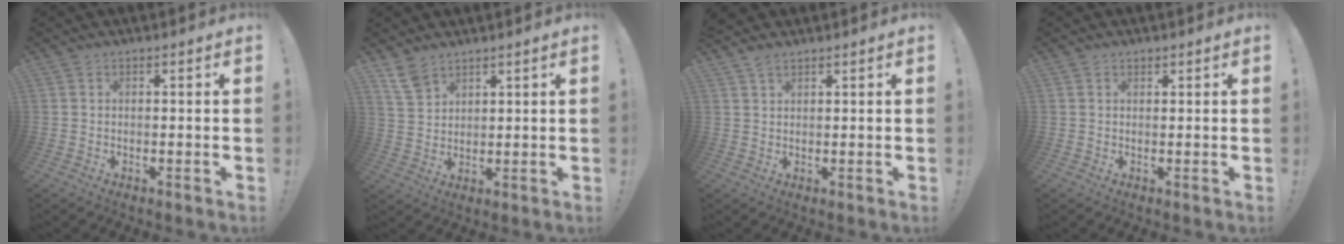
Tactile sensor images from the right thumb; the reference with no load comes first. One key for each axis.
{"total": 6.4, "fx": 4.8, "fy": 3.1, "fz": 2.8, "tx": -0.047, "ty": -0.023, "tz": 0.092}
{"total": 2.5, "fx": 2.0, "fy": 0.8, "fz": 1.3, "tx": -0.025, "ty": -0.007, "tz": 0.036}
{"total": 0.8, "fx": 0.7, "fy": 0.5, "fz": 0.2, "tx": 0.008, "ty": -0.005, "tz": 0.012}